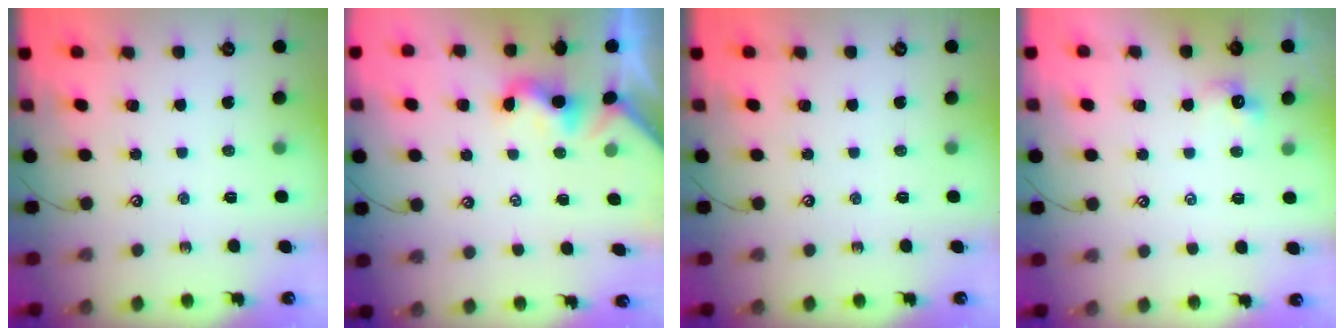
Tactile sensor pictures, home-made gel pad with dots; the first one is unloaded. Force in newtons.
{"total": 1.7, "press": 1.7, "slide": 0.5}
{"total": 0.0}
{"total": 2.3, "press": 2.2, "slide": 0.4}